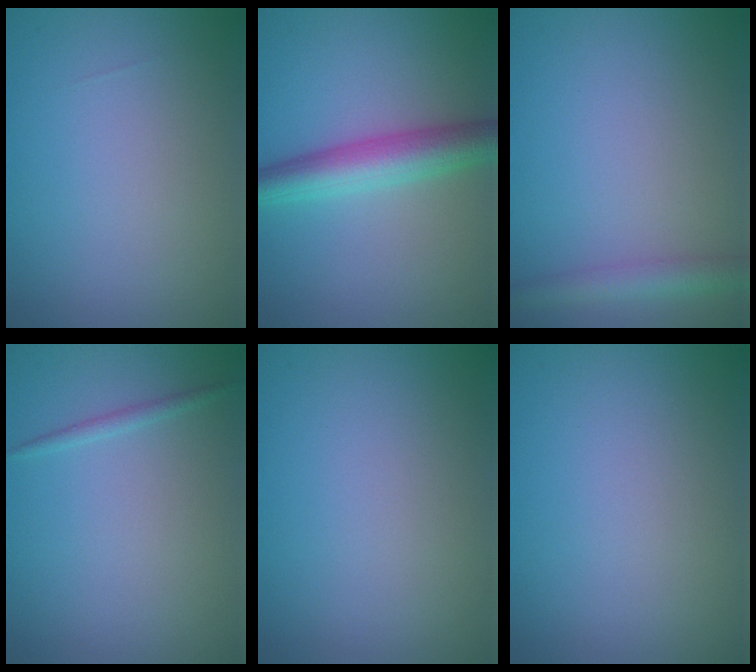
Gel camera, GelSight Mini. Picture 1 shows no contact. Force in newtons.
{"total": 4.8, "press": 4.8, "slide": 0.1}
{"total": 2.6, "press": 2.6, "slide": 0.1}
{"total": 0.8, "press": 0.8, "slide": 0.1}
{"total": 0.0}
{"total": 0.0}